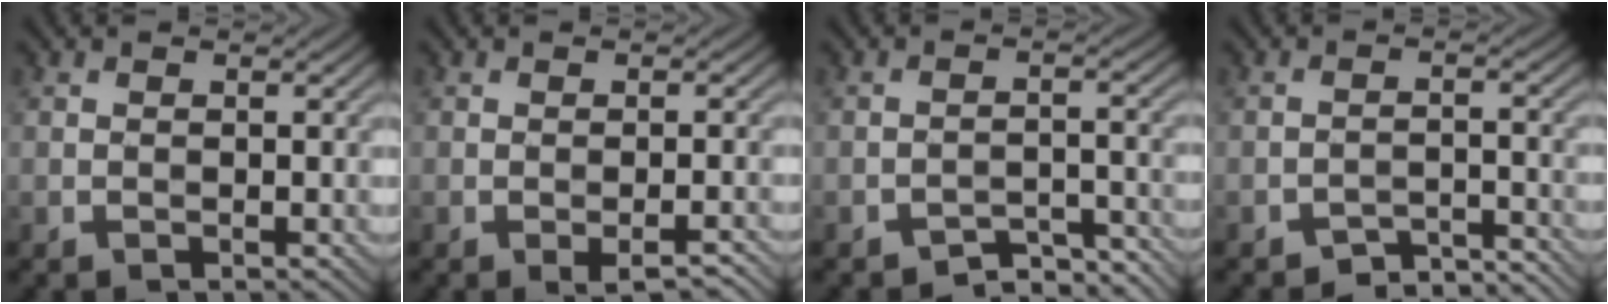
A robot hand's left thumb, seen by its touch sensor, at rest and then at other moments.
{"total": 2.8, "force": [-1.5, 0.6, 2.3], "torque": [-0.033, 0.006, -0.016]}
{"total": 4.4, "force": [-4.0, 1.1, 1.5], "torque": [-0.020, 0.006, -0.058]}
{"total": 3.7, "force": [-3.5, 0.6, 1.0], "torque": [-0.013, 0.009, -0.056]}